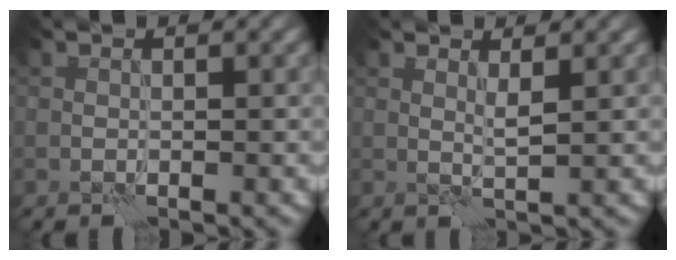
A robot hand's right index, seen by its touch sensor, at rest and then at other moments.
{"total": 1.1, "force": [0.5, -0.1, 1.0], "torque": [-0.019, -0.006, 0.008]}